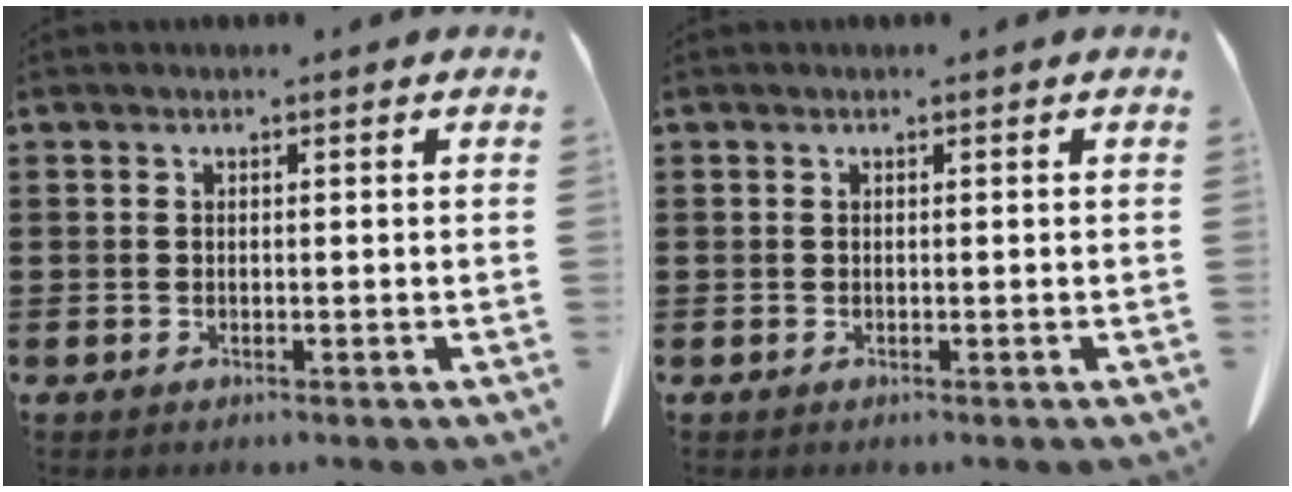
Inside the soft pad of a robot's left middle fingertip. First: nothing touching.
{"total": 0.0}